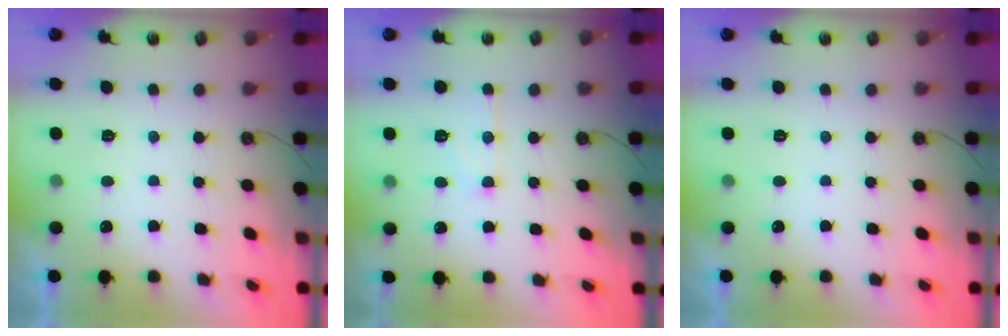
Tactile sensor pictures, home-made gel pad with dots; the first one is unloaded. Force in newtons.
{"total": 8.0, "press": 8.0, "slide": 0.7}
{"total": 0.0}